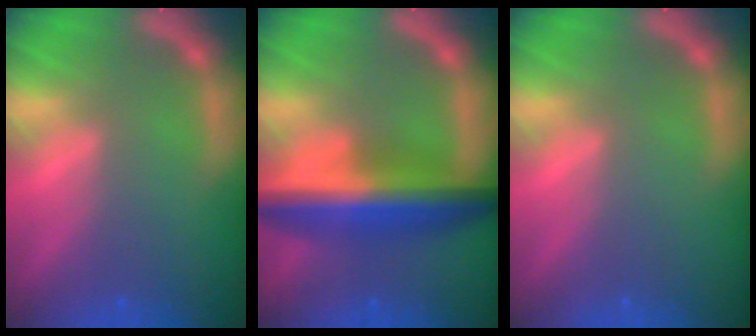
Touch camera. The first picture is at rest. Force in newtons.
{"total": 9.0}
{"total": 0.0}